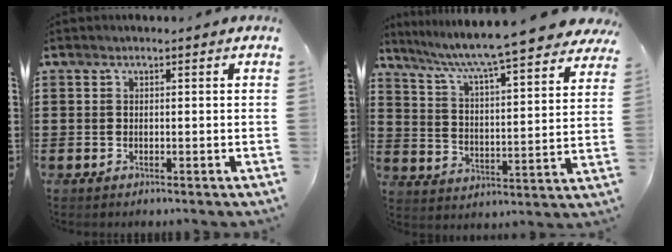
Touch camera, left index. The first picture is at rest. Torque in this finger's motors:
{"motor_torque": [1.05, -1.09, 0.66, 0.21]}